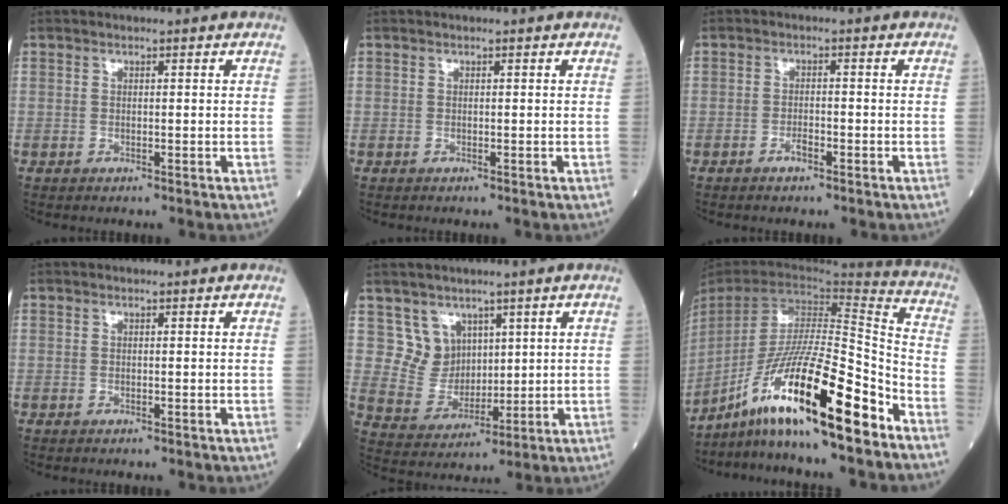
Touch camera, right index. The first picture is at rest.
{"total": 0.0}
{"total": 1.8, "force": [-1.3, 0.5, 1.1], "torque": [-0.017, 0.002, -0.022]}
{"total": 0.0}
{"total": 6.4, "force": [3.4, 5.4, 0.8], "torque": [-0.022, 0.009, 0.078]}
{"total": 20.4, "force": [-13.7, 1.0, 15.0], "torque": [-0.279, -0.013, -0.245]}